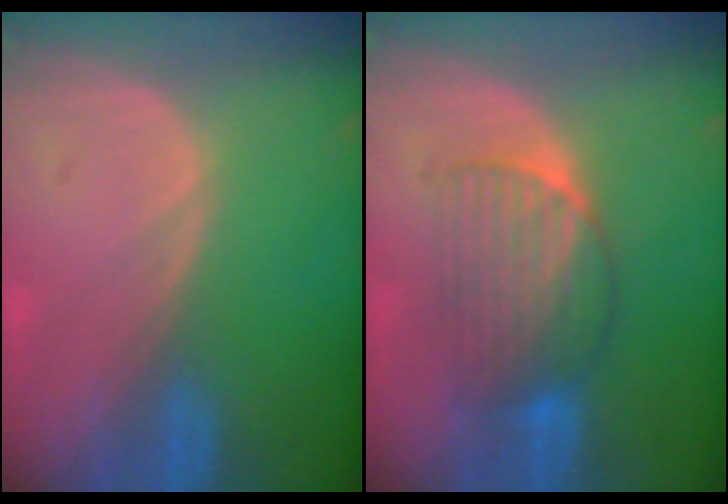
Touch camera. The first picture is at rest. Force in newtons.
{"total": 6.8, "press": 6.6, "slide": 1.4}